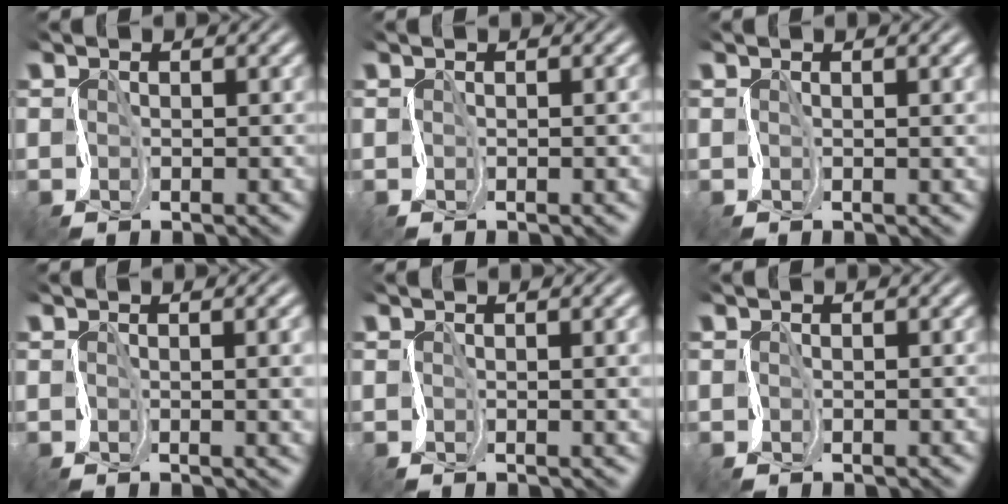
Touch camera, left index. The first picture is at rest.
{"total": 2.7, "force": [0.1, 1.2, 2.4], "torque": [-0.018, 0.012, -0.006]}
{"total": 2.9, "force": [0.8, 1.2, 2.5], "torque": [-0.018, 0.013, -0.001]}
{"total": 6.6, "force": [0.7, 3.2, 5.7], "torque": [-0.045, 0.023, 0.004]}
{"total": 4.7, "force": [0.8, 2.1, 4.1], "torque": [-0.023, 0.019, 0.000]}
{"total": 0.7, "force": [-0.1, 0.3, 0.7], "torque": [0.000, 0.002, -0.002]}